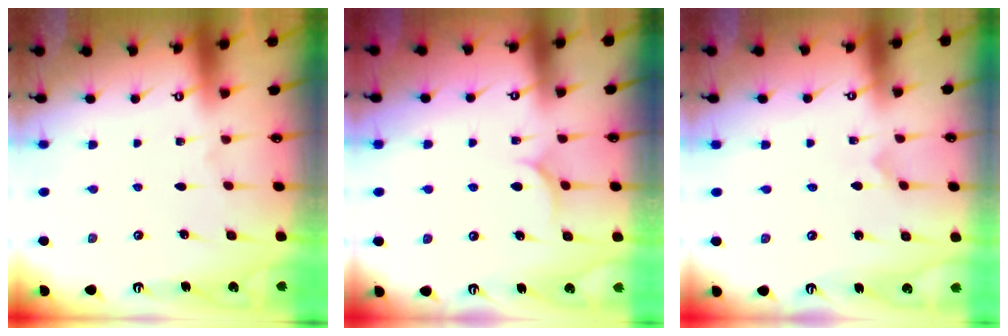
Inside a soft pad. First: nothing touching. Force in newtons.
{"total": 5.6, "press": 5.5, "slide": 0.8}
{"total": 1.0, "press": 1.0, "slide": 0.0}